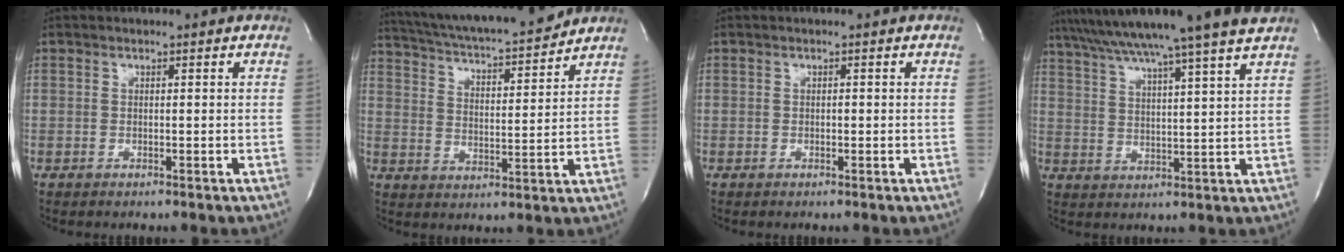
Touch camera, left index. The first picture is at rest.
{"total": 16.8, "force": [15.4, 0.9, 6.6], "torque": [-0.115, 0.009, 0.241]}
{"total": 0.0}
{"total": 17.6, "force": [14.9, -2.2, 9.2], "torque": [-0.160, -0.004, 0.215]}